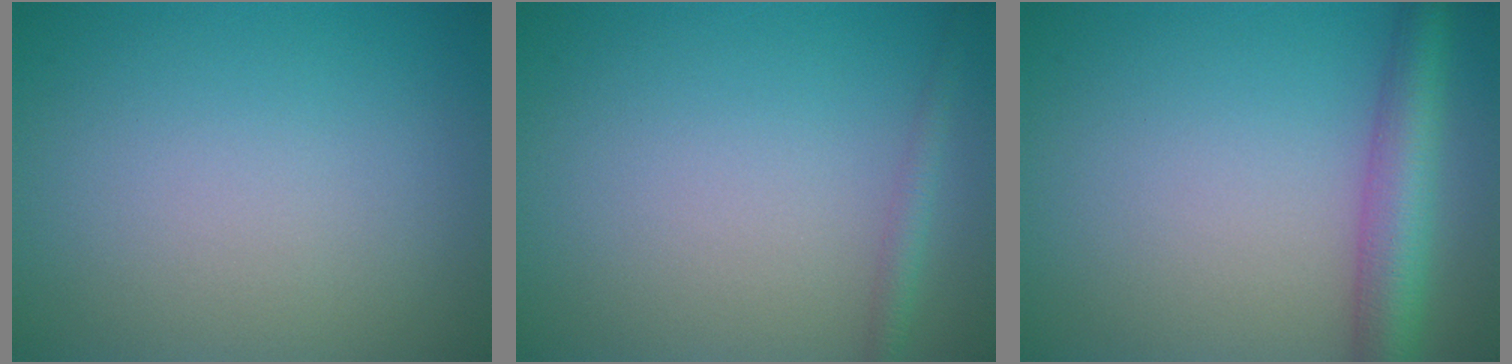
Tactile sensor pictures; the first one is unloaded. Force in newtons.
{"total": 1.3, "press": 1.3, "slide": 0.1}
{"total": 4.9, "press": 4.9, "slide": 0.2}